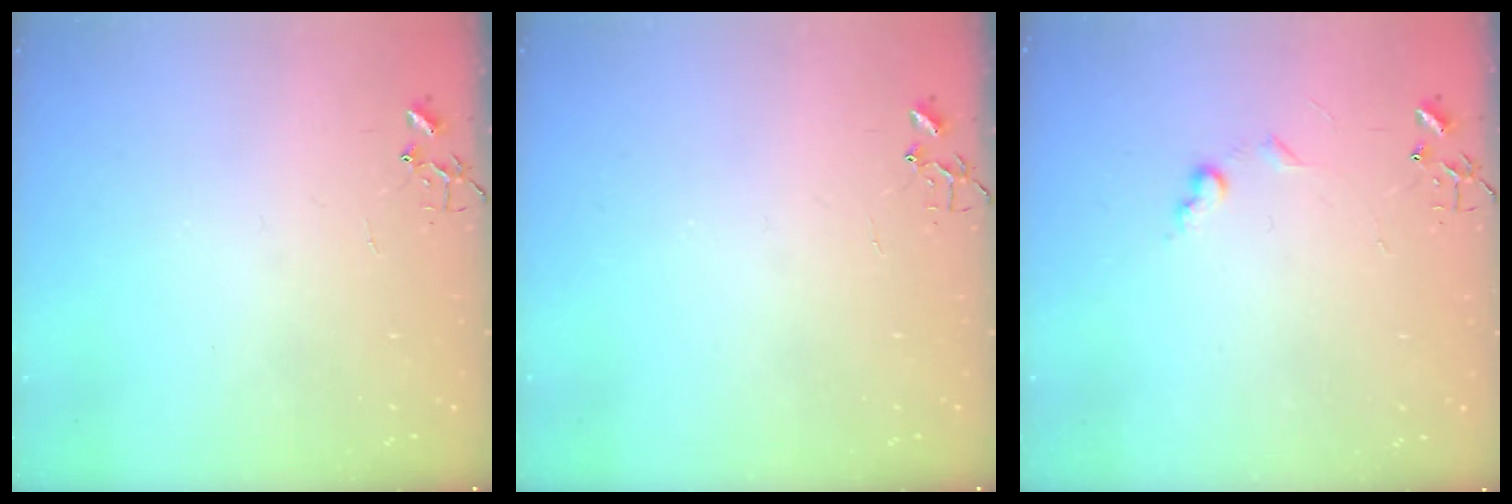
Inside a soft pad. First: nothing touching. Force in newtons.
{"total": 0.0}
{"total": 6.1, "press": 6.1, "slide": 0.8}